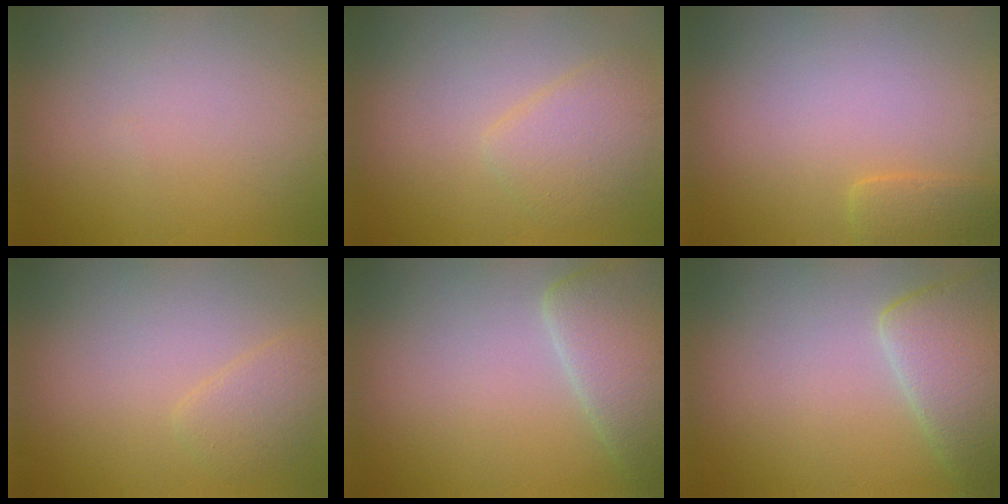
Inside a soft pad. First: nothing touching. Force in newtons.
{"total": 2.7, "press": 2.7, "slide": 0.2}
{"total": 1.9, "press": 1.9, "slide": 0.1}
{"total": 1.7, "press": 1.7, "slide": 0.1}
{"total": 4.9, "press": 4.9, "slide": 0.4}
{"total": 5.3, "press": 5.3, "slide": 0.4}